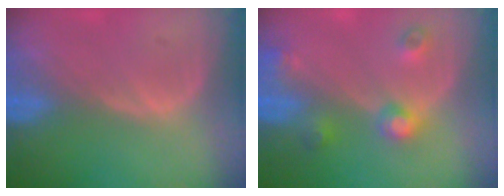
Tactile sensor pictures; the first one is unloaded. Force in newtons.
{"total": 4.5, "press": 4.0, "slide": 2.1}